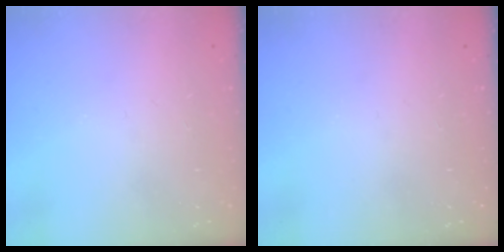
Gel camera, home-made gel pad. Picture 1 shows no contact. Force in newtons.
{"total": 0.0}